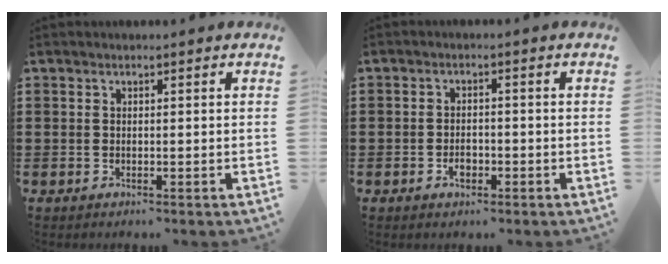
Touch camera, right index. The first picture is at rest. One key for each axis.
{"total": 2.1, "fx": -1.0, "fy": 1.1, "fz": 1.6, "tx": -0.032, "ty": -0.001, "tz": -0.017}